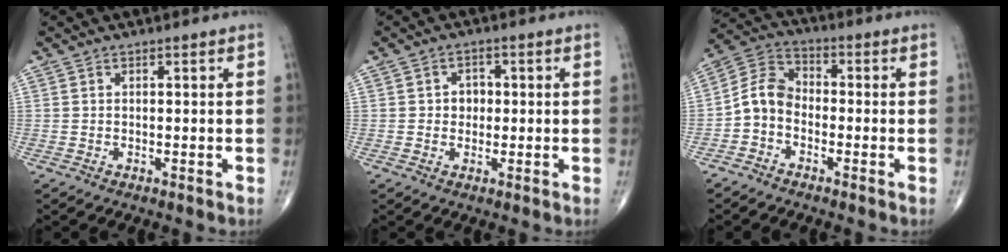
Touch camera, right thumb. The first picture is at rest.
{"total": 3.1, "force": [0.1, 2.6, 1.7], "torque": [-0.004, 0.006, -0.002]}
{"total": 6.9, "force": [-2.2, 5.1, 4.0], "torque": [-0.063, 0.035, -0.060]}